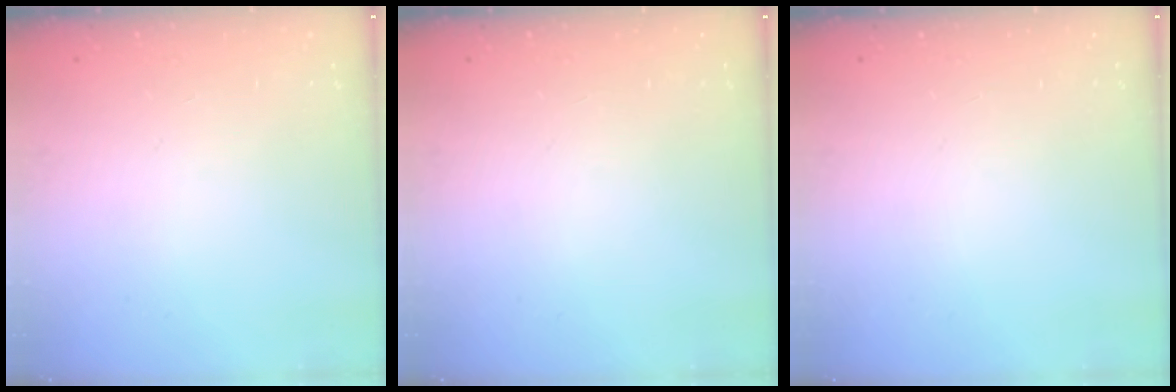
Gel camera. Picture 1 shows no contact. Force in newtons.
{"total": 0.0}
{"total": 0.0}